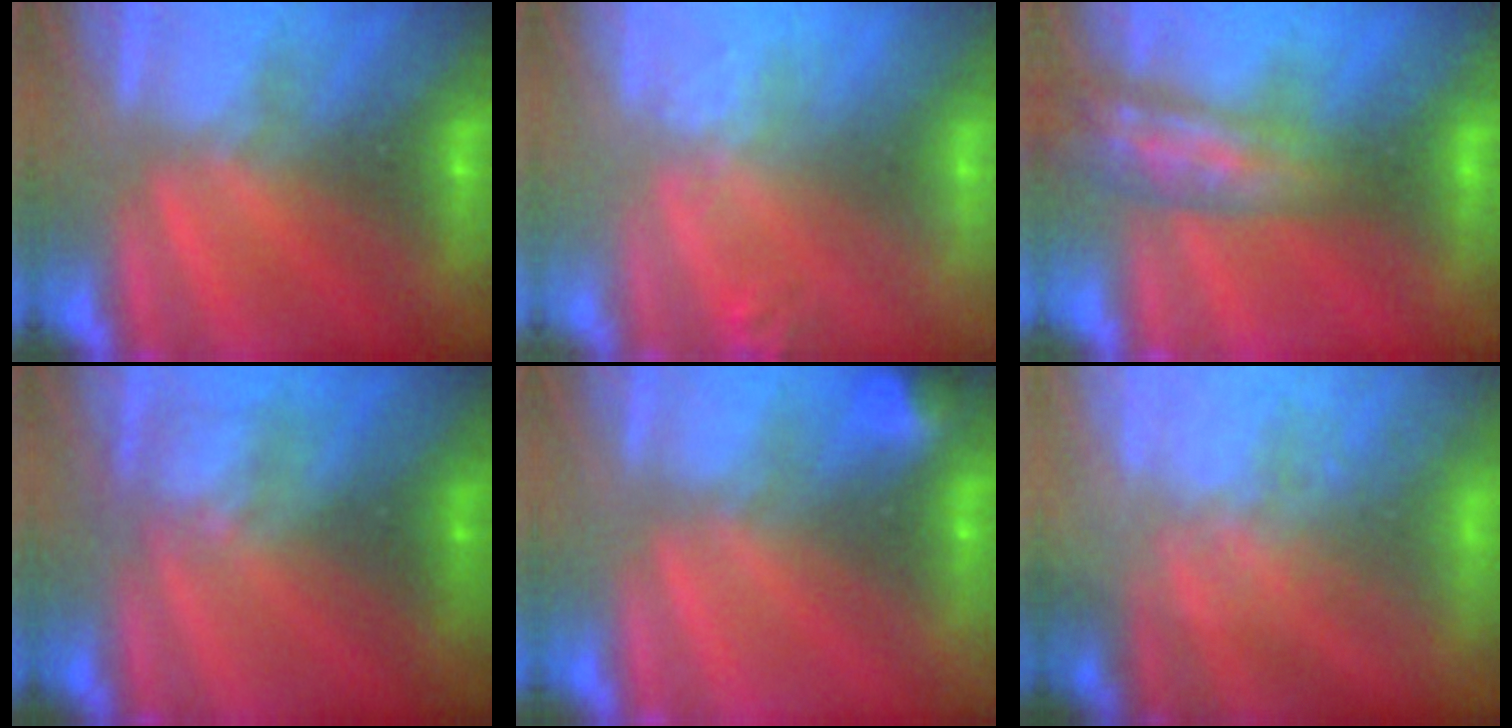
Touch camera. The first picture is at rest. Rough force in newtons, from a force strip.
{"total": 2.7}
{"total": 3.0}
{"total": 2.4}
{"total": 2.9}
{"total": 9.2}